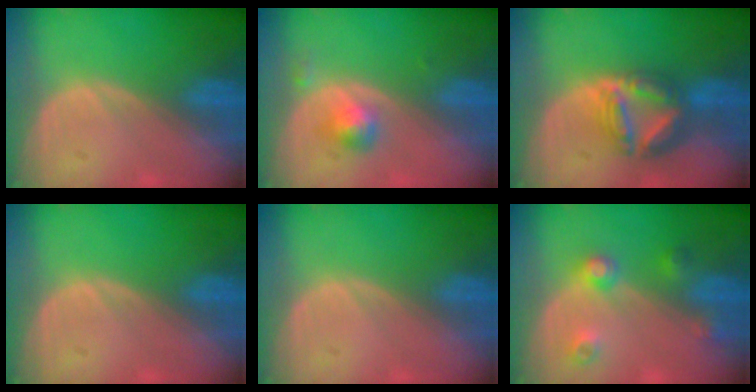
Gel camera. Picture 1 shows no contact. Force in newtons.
{"total": 2.8, "press": 2.7, "slide": 0.2}
{"total": 8.2, "press": 7.0, "slide": 4.2}
{"total": 0.0}
{"total": 0.0}
{"total": 4.5, "press": 4.0, "slide": 2.1}